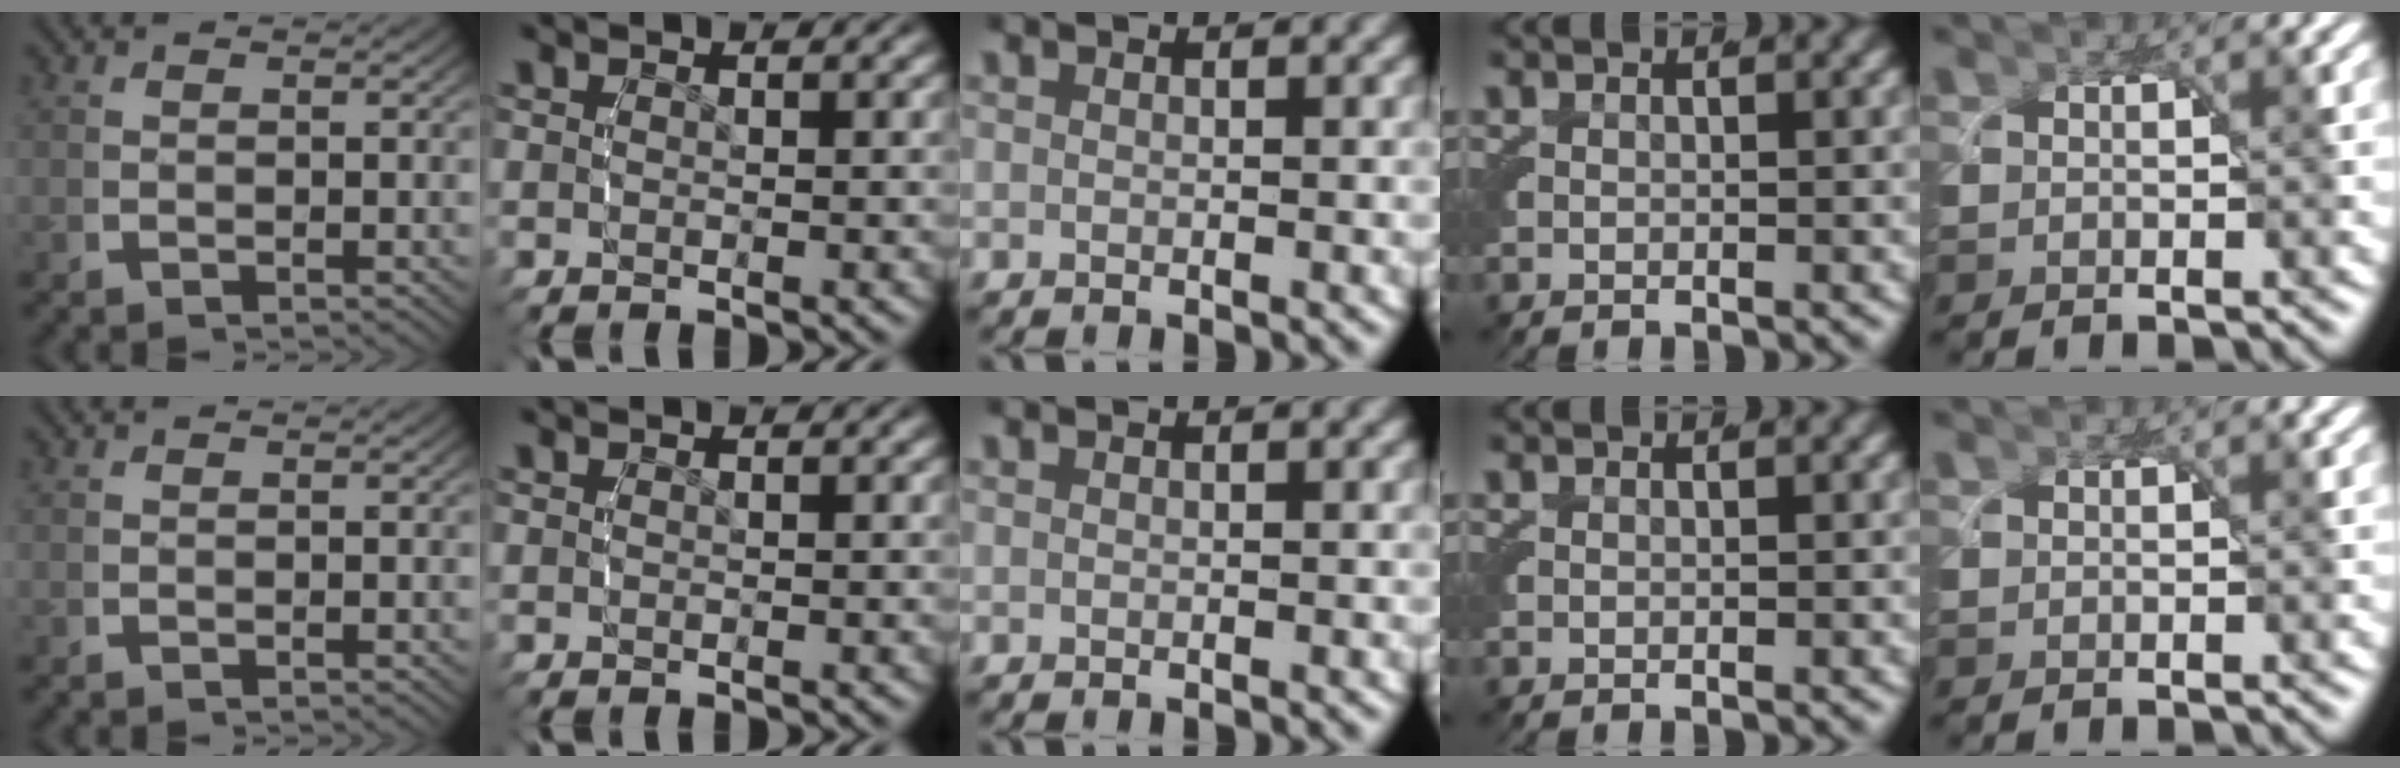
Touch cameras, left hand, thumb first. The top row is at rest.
{}